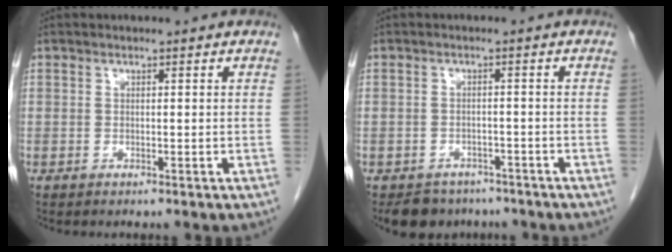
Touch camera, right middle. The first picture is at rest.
{"total": 5.6, "force": [-4.5, 3.2, 0.6], "torque": [0.000, 0.006, -0.064]}